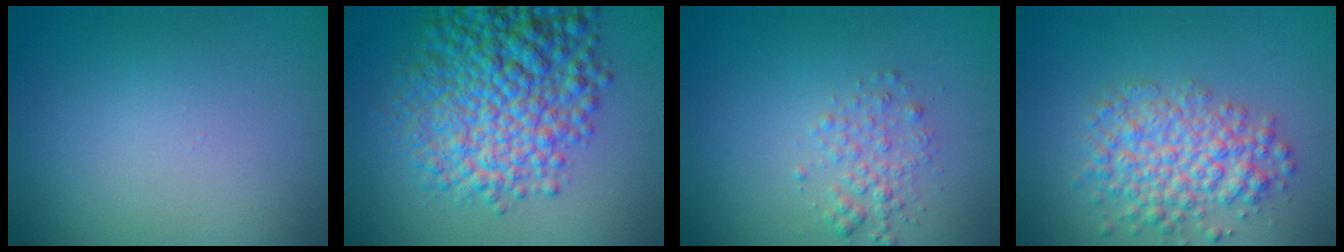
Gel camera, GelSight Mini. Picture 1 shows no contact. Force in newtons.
{"total": 9.6, "press": 9.5, "slide": 0.3}
{"total": 2.0, "press": 2.0, "slide": 0.1}
{"total": 5.1, "press": 5.1, "slide": 0.2}